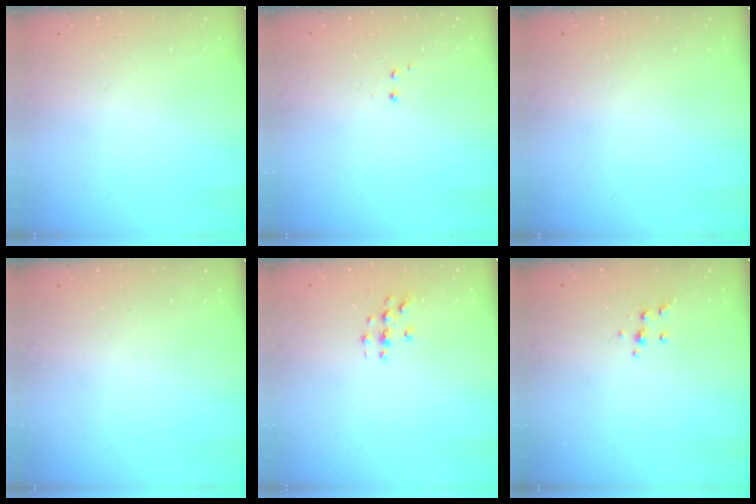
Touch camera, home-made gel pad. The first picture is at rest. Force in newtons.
{"total": 1.2, "press": 1.0, "slide": 0.6}
{"total": 0.0}
{"total": 0.0}
{"total": 3.1, "press": 3.1, "slide": 0.3}
{"total": 4.0, "press": 3.8, "slide": 1.0}